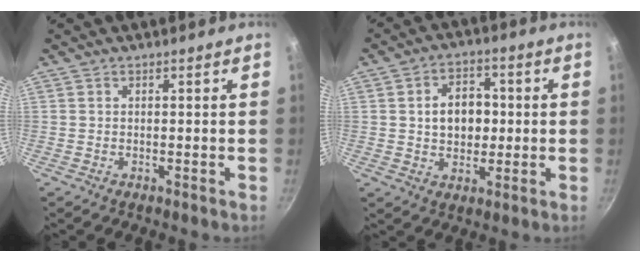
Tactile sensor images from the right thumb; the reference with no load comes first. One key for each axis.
{"total": 8.8, "fx": 0.6, "fy": 6.5, "fz": 5.9, "tx": -0.061, "ty": 0.010, "tz": 0.009}